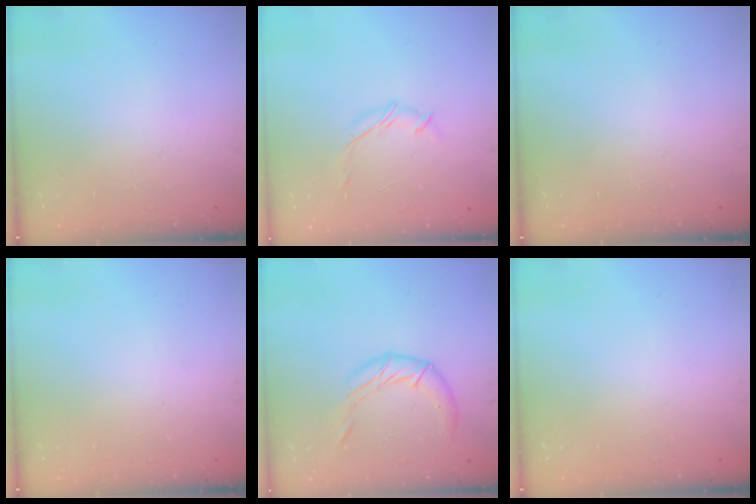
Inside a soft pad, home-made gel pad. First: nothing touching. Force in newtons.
{"total": 4.7, "press": 4.5, "slide": 1.1}
{"total": 0.0}
{"total": 0.0}
{"total": 10.8, "press": 10.7, "slide": 1.3}
{"total": 0.0}